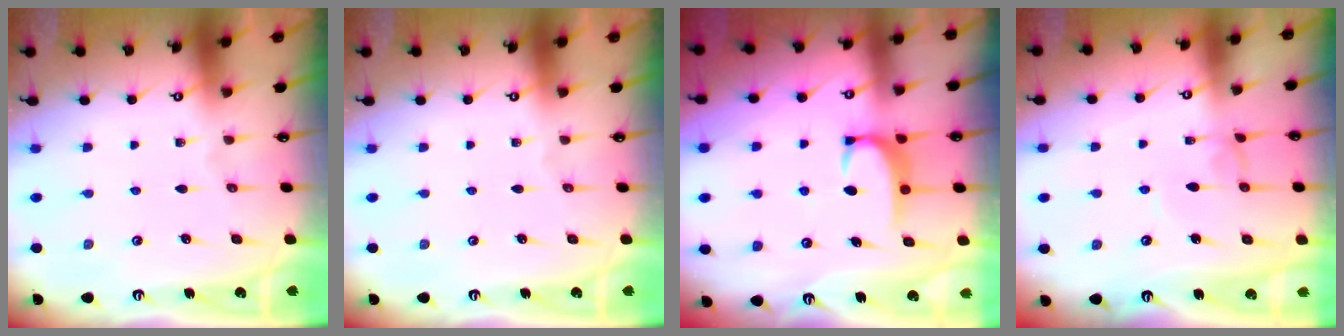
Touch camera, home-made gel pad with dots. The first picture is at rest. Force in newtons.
{"total": 0.0}
{"total": 2.6, "press": 2.6, "slide": 0.4}
{"total": 0.6, "press": 0.5, "slide": 0.3}